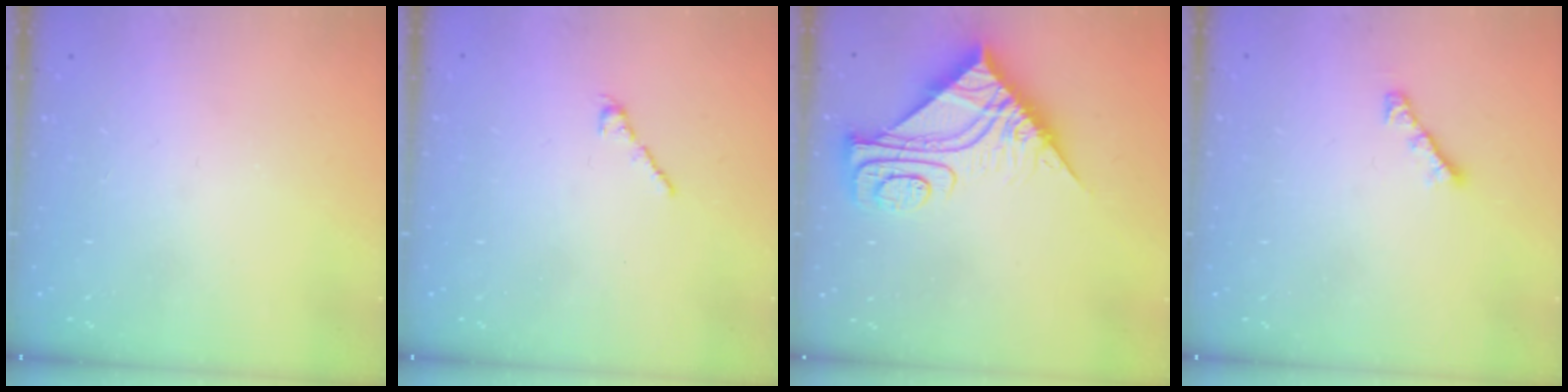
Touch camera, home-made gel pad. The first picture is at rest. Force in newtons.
{"total": 2.5, "press": 2.4, "slide": 0.7}
{"total": 11.6, "press": 11.5, "slide": 1.1}
{"total": 4.1, "press": 4.0, "slide": 0.7}